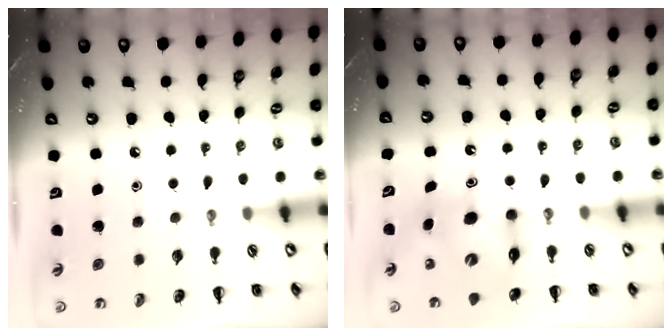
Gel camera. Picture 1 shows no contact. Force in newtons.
{"total": 7.8, "press": 7.8, "slide": 0.9}